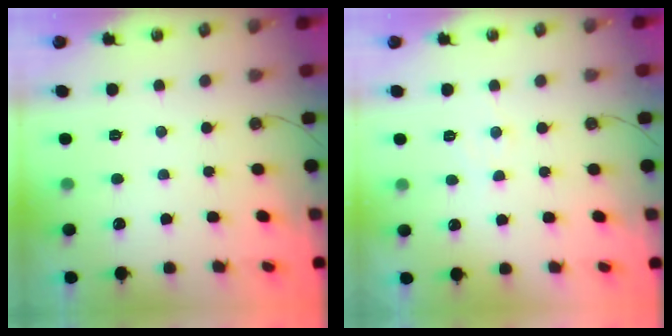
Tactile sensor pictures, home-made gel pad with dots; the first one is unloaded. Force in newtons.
{"total": 5.8, "press": 5.8, "slide": 0.6}